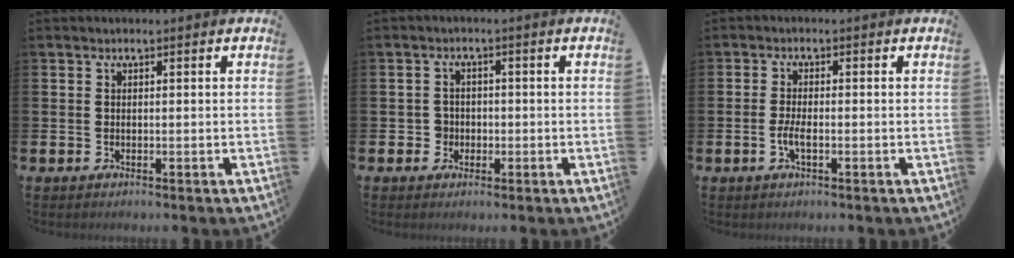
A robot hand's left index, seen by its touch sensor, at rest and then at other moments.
{"total": 2.2, "force": [-0.6, 2.1, 0.3], "torque": [-0.007, 0.004, -0.019]}
{"total": 2.3, "force": [-0.7, 0.7, 2.1], "torque": [-0.031, -0.002, -0.015]}